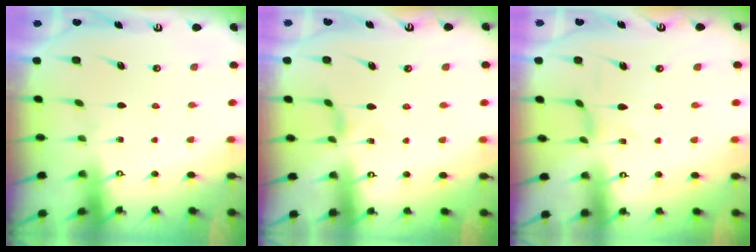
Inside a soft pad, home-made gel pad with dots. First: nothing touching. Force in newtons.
{"total": 1.6, "press": 1.6, "slide": 0.4}
{"total": 1.6, "press": 1.6, "slide": 0.3}